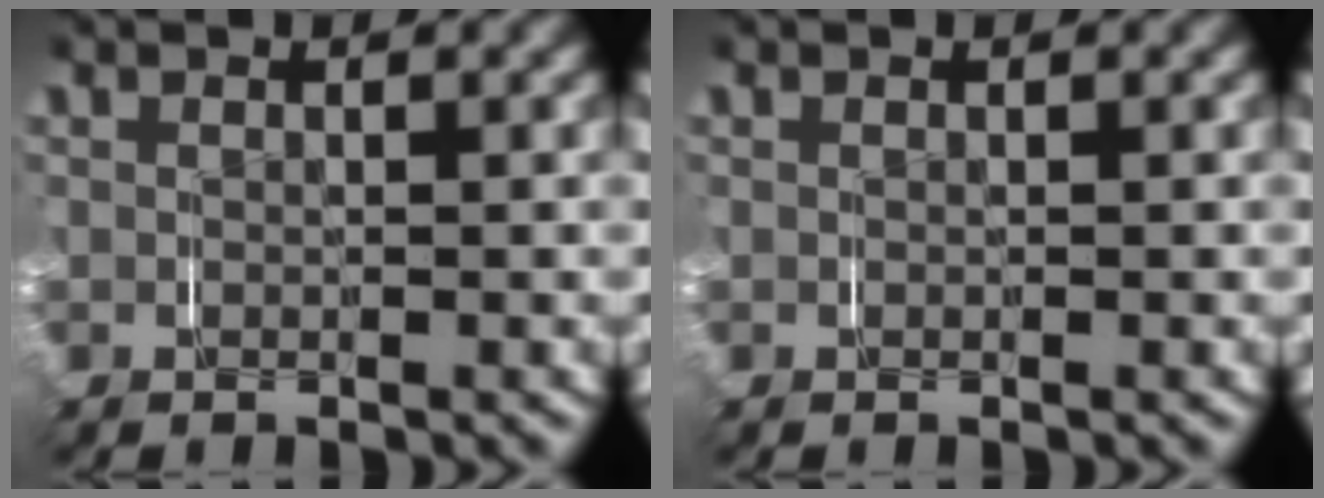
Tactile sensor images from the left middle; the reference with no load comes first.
{"total": 0.0}